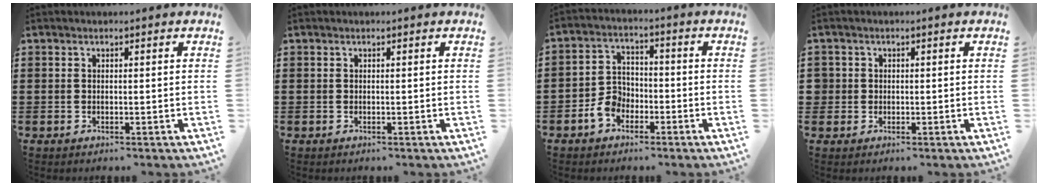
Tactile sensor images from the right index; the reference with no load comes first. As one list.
[{"total": 0.0}, {"total": 5.2, "force": [-2.5, 3.8, 2.4], "torque": [-0.066, 0.010, -0.053]}, {"total": 1.5, "force": [0.1, 1.5, 0.2], "torque": [-0.010, 0.009, 0.001]}]